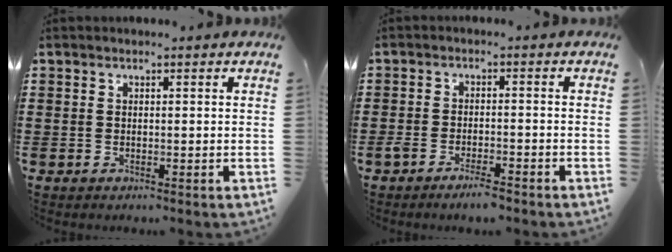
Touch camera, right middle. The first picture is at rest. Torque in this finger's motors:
{"motor_torque": [0.53, -0.40, 0.08, 0.10]}